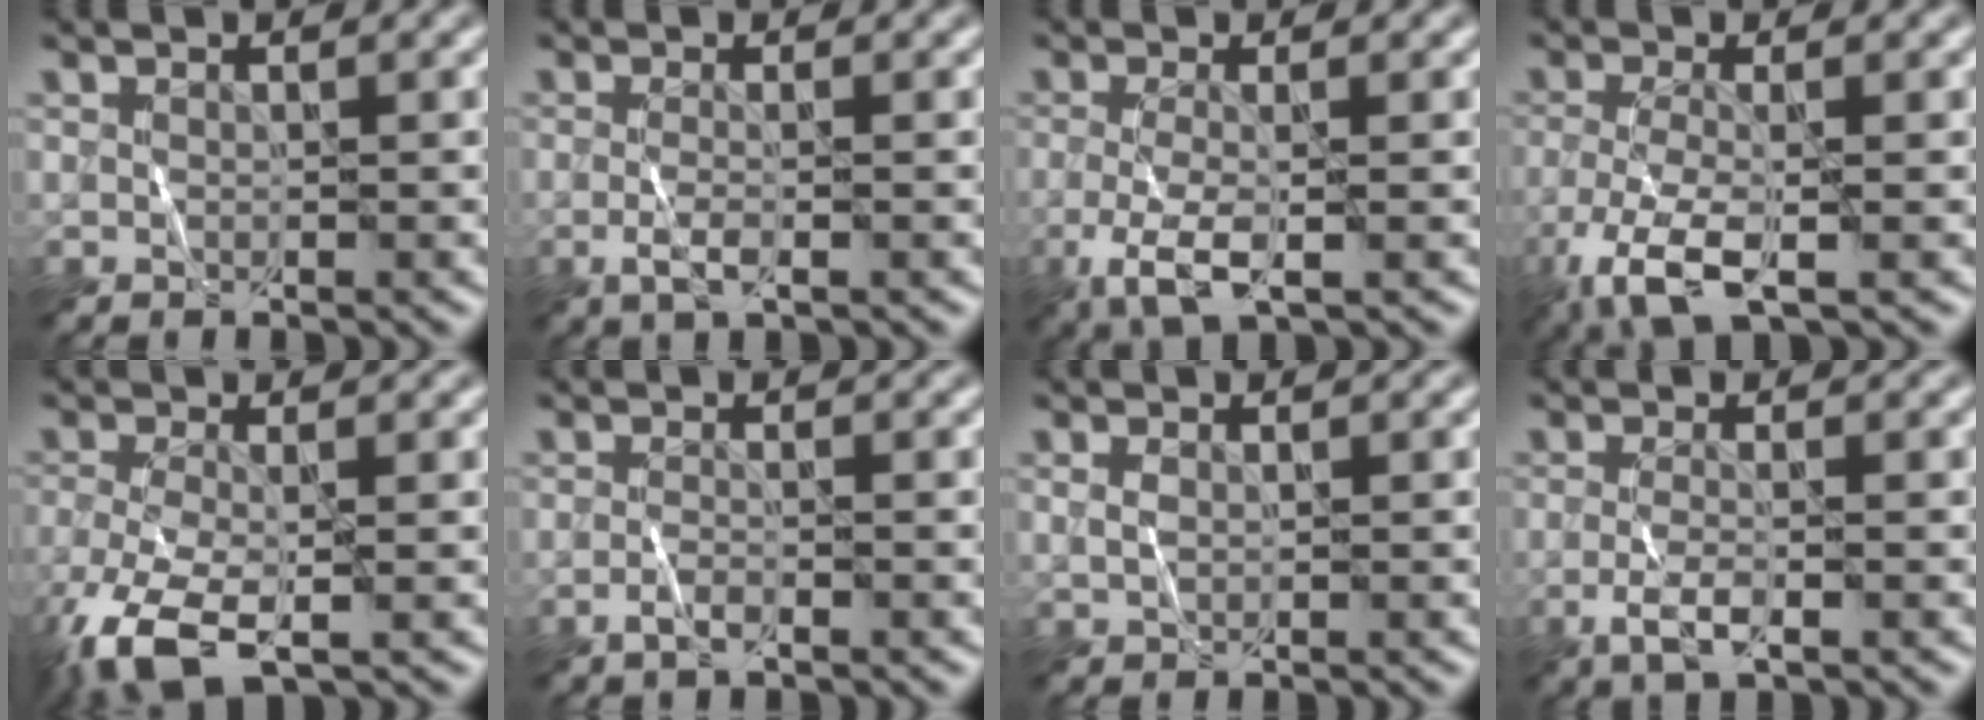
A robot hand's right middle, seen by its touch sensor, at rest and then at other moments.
{"total": 2.1, "force": [-0.7, 0.5, 1.9], "torque": [-0.040, -0.003, -0.017]}
{"total": 4.2, "force": [-1.3, 1.3, 3.8], "torque": [-0.084, -0.008, -0.029]}
{"total": 5.7, "force": [-2.7, 1.8, 4.6], "torque": [-0.105, -0.012, -0.061]}
{"total": 6.9, "force": [-3.5, 2.7, 5.3], "torque": [-0.130, -0.017, -0.076]}
{"total": 1.6, "force": [-0.9, 0.4, 1.2], "torque": [-0.025, 0.002, -0.021]}
{"total": 0.9, "force": [0.4, 0.6, 0.6], "torque": [-0.018, 0.001, 0.008]}
{"total": 2.7, "force": [-1.0, 0.8, 2.4], "torque": [-0.053, -0.003, -0.024]}